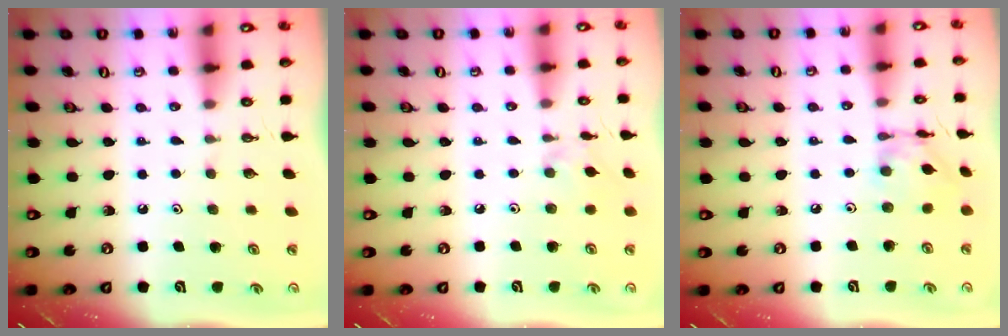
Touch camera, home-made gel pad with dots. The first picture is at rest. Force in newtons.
{"total": 2.3, "press": 2.3, "slide": 0.4}
{"total": 8.7, "press": 8.7, "slide": 0.7}